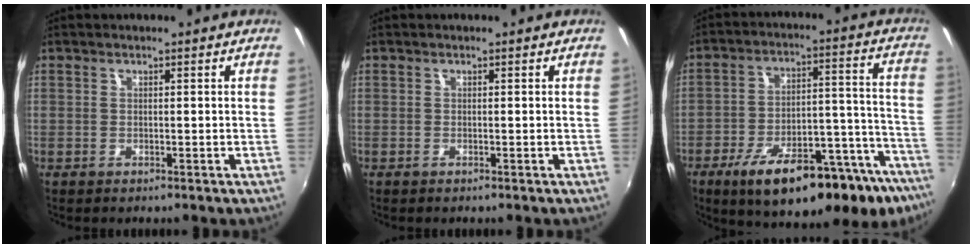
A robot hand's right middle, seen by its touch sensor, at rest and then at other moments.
{"total": 0.0}
{"total": 26.8, "force": [-19.6, 8.5, 16.2], "torque": [-0.226, -0.002, -0.267]}